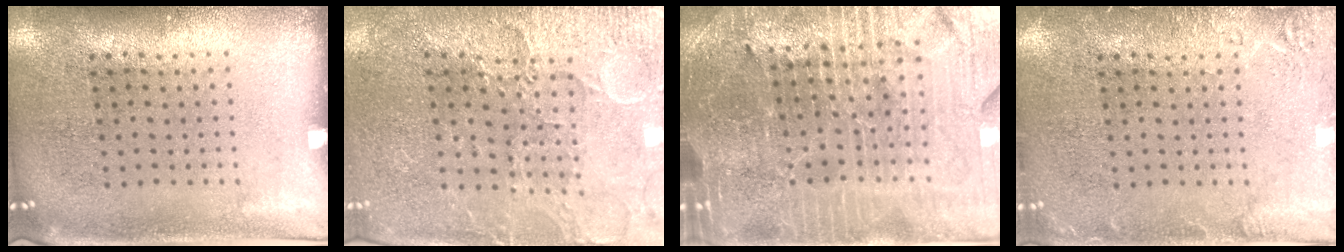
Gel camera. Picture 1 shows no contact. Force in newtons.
{"total": 3.3, "press": 3.2, "slide": 0.7}
{"total": 4.9, "press": 4.7, "slide": 1.5}
{"total": 2.2, "press": 2.2, "slide": 0.4}